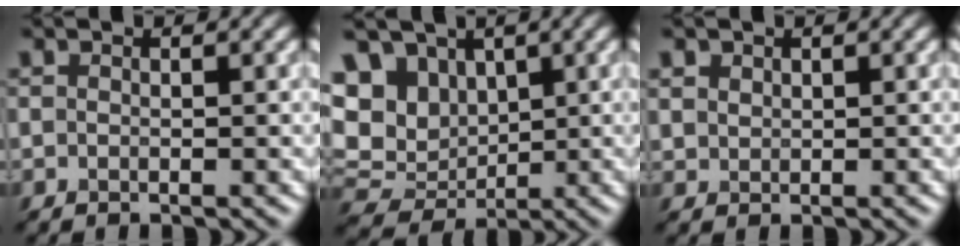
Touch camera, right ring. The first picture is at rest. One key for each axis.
{"total": 7.5, "fx": 2.9, "fy": 6.0, "fz": 3.5, "tx": -0.104, "ty": 0.016, "tz": 0.073}
{"total": 1.3, "fx": 0.3, "fy": -0.5, "fz": -1.1, "tx": -0.006, "ty": -0.002, "tz": 0.030}